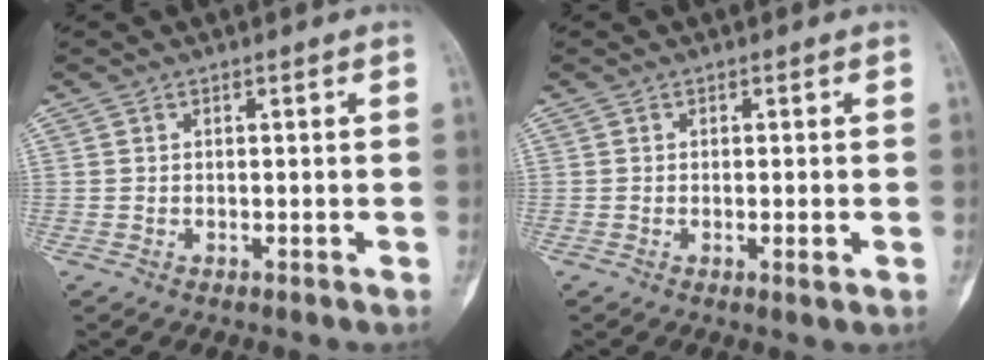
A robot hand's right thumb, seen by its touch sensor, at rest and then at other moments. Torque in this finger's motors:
{"motor_torque": [-0.57, 0.19, -0.05, 0.28, -0.03]}